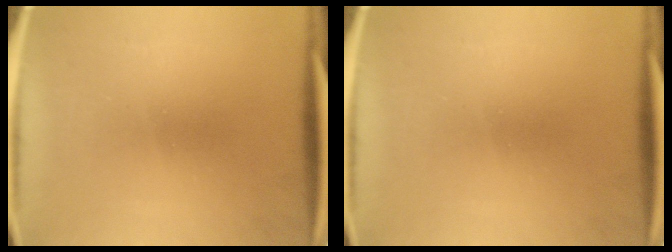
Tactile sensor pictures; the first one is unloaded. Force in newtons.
{"total": 0.0}